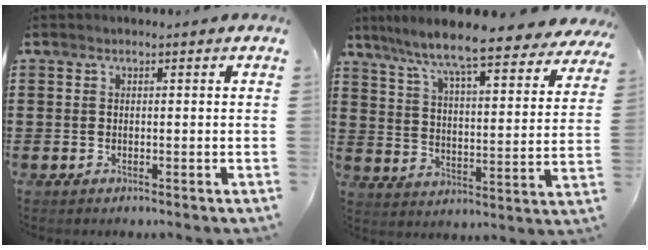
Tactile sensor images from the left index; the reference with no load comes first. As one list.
[{"total": 8.9, "force": [7.8, -0.1, 4.1], "torque": [-0.113, -0.052, 0.129]}]